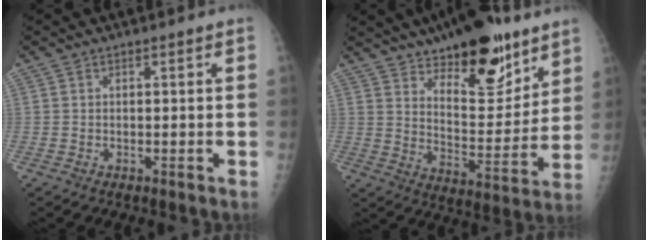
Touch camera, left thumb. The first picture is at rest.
{"total": 19.9, "force": [13.0, 8.1, 12.7], "torque": [-0.141, -0.076, 0.207]}